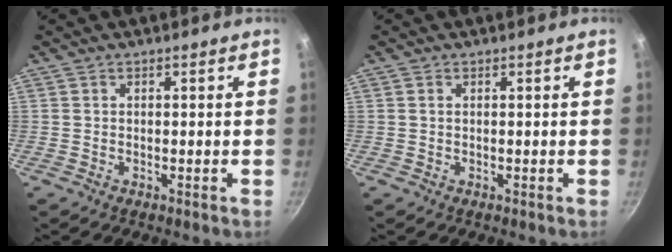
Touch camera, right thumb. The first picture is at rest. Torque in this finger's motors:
{"motor_torque": [-0.30, -0.03, 0.01, 0.52, 0.01]}